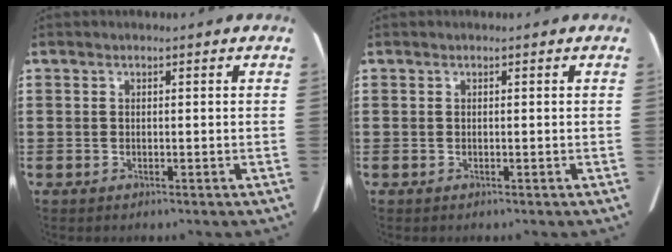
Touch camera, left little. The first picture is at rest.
{"total": 0.0}